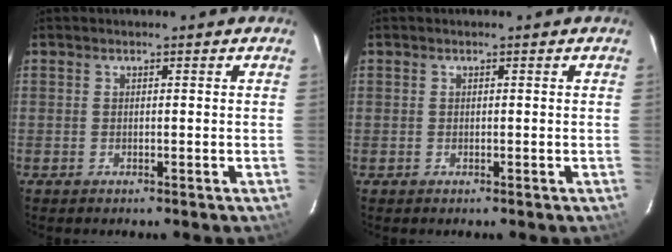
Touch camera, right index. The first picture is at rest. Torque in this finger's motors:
{"motor_torque": [-0.92, 0.61, -1.05, -0.21]}